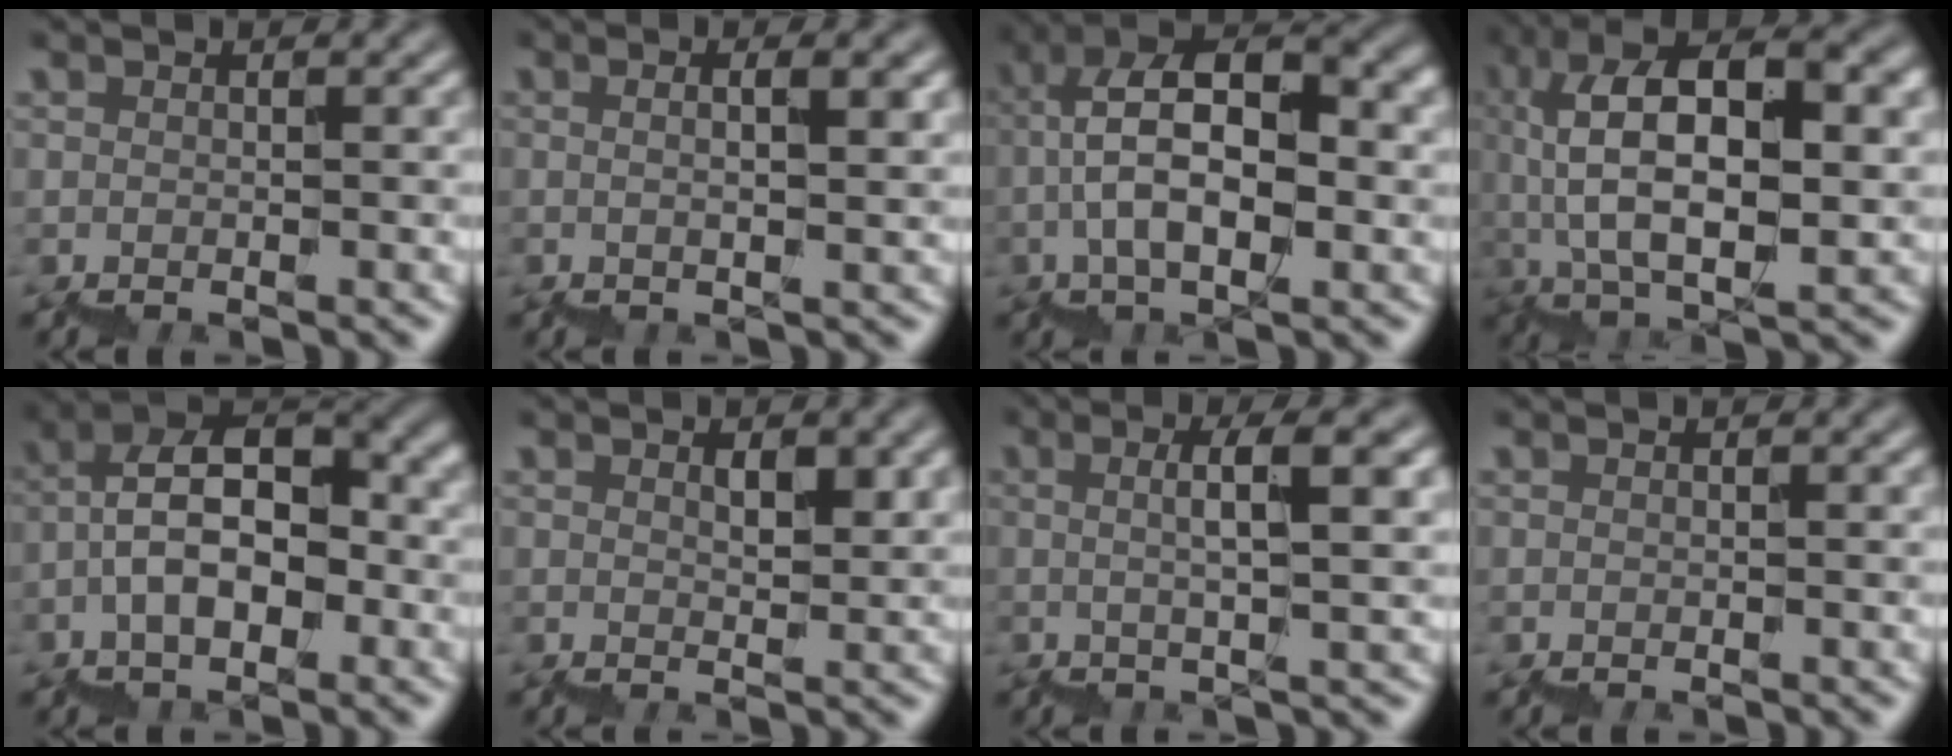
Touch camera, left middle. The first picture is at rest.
{"total": 2.4, "force": [1.0, 0.5, 2.1], "torque": [-0.027, 0.009, 0.001]}
{"total": 8.2, "force": [1.0, 4.0, 7.2], "torque": [-0.130, 0.034, 0.014]}
{"total": 11.7, "force": [4.3, 4.2, 10.0], "torque": [-0.176, 0.027, 0.073]}
{"total": 6.6, "force": [-0.9, 3.7, 5.4], "torque": [-0.087, 0.027, -0.021]}
{"total": 2.3, "force": [2.0, 0.4, 1.0], "torque": [-0.013, 0.005, 0.027]}
{"total": 4.0, "force": [1.3, 0.4, 3.8], "torque": [-0.052, 0.026, 0.010]}
{"total": 0.0}